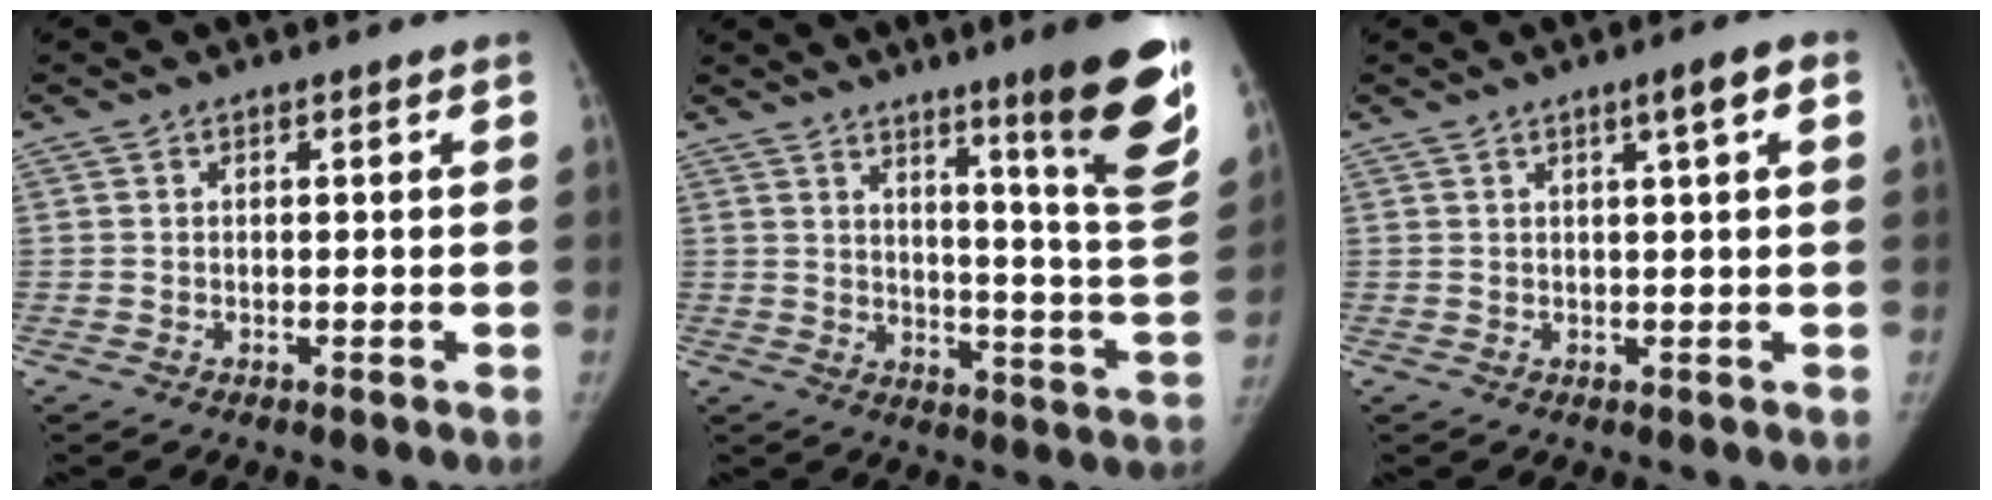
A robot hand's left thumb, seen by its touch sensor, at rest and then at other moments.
{"total": 18.3, "force": [11.2, 0.6, 14.4], "torque": [-0.166, -0.083, 0.159]}
{"total": 3.5, "force": [1.4, 0.2, 3.2], "torque": [-0.043, 0.002, 0.023]}